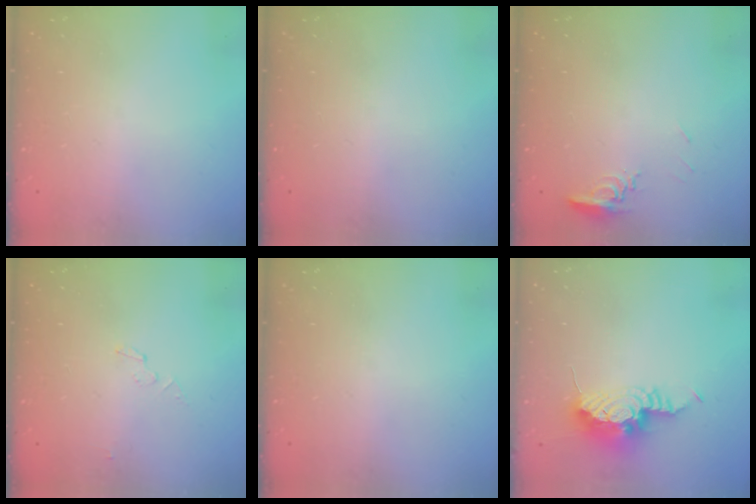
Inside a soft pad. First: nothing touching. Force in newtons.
{"total": 0.0}
{"total": 8.3, "press": 8.1, "slide": 1.9}
{"total": 2.9, "press": 2.9, "slide": 0.3}
{"total": 0.0}
{"total": 16.0, "press": 12.5, "slide": 10.1}